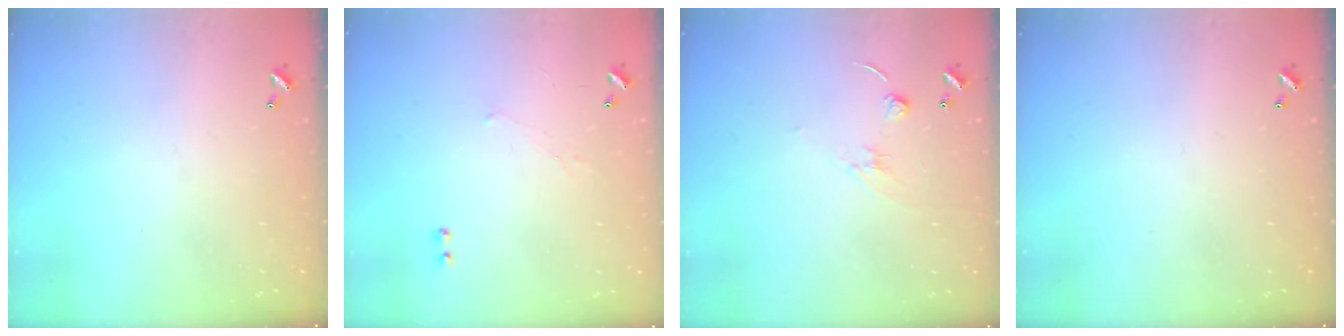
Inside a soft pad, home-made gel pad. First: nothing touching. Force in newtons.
{"total": 0.7, "press": 0.2, "slide": 0.7}
{"total": 2.3, "press": 2.3, "slide": 0.5}
{"total": 0.0}